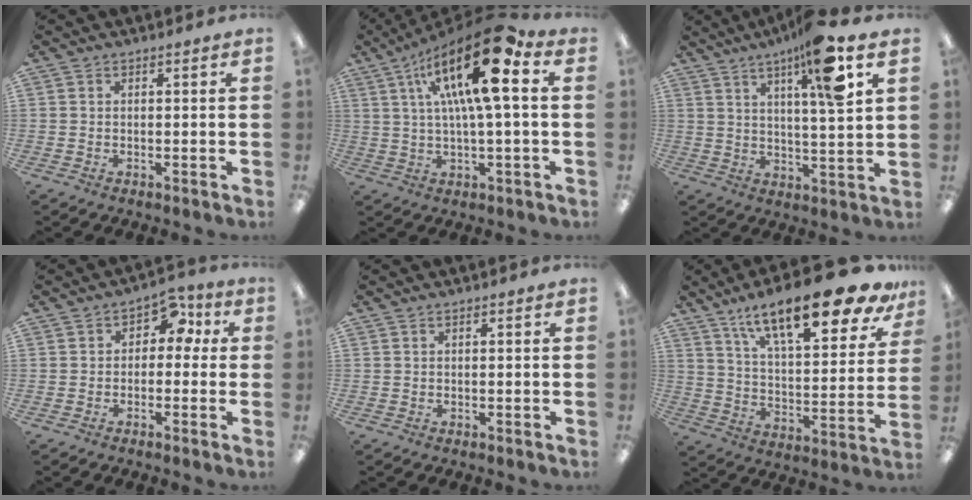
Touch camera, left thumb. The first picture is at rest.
{"total": 20.0, "force": [7.1, 5.7, 17.8], "torque": [-0.306, -0.026, 0.104]}
{"total": 13.6, "force": [7.4, 1.8, 11.2], "torque": [-0.182, -0.026, 0.111]}
{"total": 5.7, "force": [1.1, 4.3, 3.5], "torque": [-0.041, 0.001, 0.014]}
{"total": 0.0}
{"total": 22.0, "force": [15.8, 6.2, 14.0], "torque": [-0.212, -0.103, 0.259]}